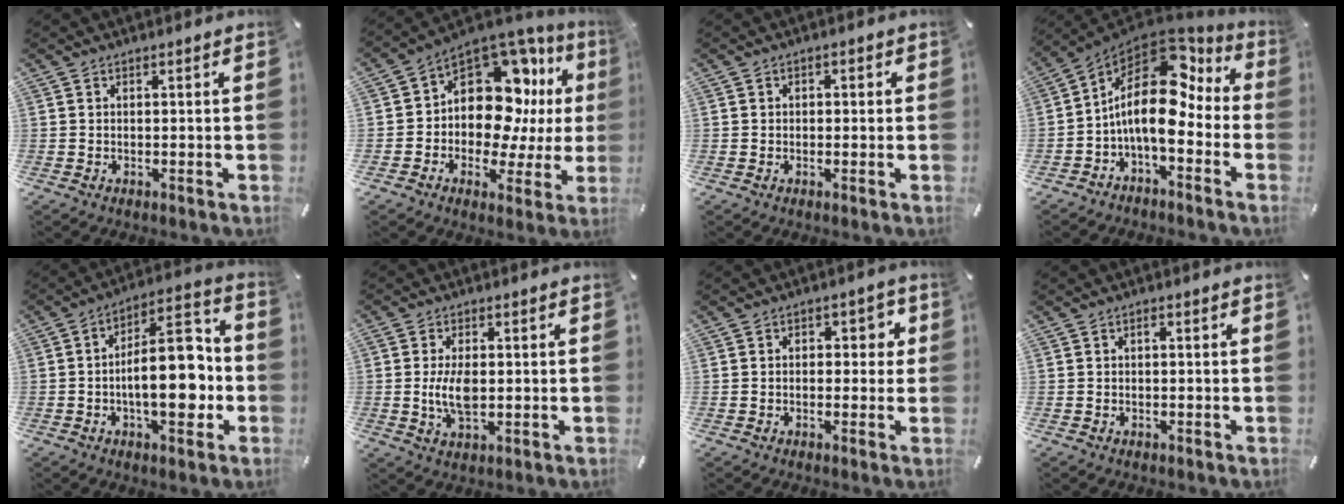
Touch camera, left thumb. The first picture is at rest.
{"total": 14.9, "force": [3.8, 10.7, 9.6], "torque": [-0.156, -0.051, 0.063]}
{"total": 1.3, "force": [-0.4, 1.2, 0.1], "torque": [-0.003, 0.008, -0.011]}
{"total": 16.0, "force": [1.4, 8.6, 13.5], "torque": [-0.252, -0.020, 0.021]}
{"total": 16.6, "force": [-2.5, 7.8, 14.5], "torque": [-0.205, 0.005, -0.047]}
{"total": 6.4, "force": [-0.1, 3.2, 5.6], "torque": [-0.123, -0.008, -0.009]}
{"total": 3.7, "force": [-0.2, 2.7, 2.5], "torque": [-0.027, 0.004, -0.014]}
{"total": 0.9, "force": [-0.2, 0.4, 0.8], "torque": [-0.016, 0.002, -0.005]}